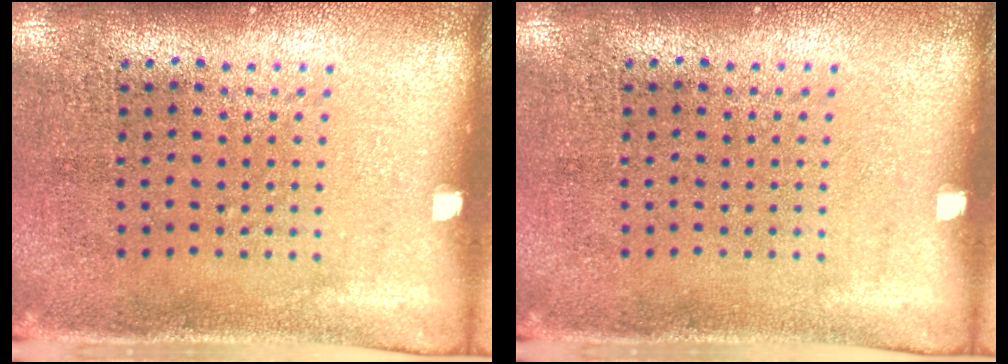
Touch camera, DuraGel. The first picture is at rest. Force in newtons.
{"total": 0.0}